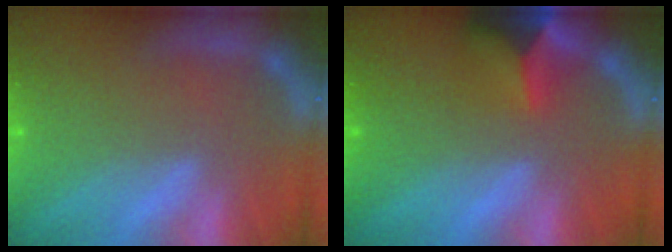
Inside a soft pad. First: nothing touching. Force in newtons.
{"total": 4.9}